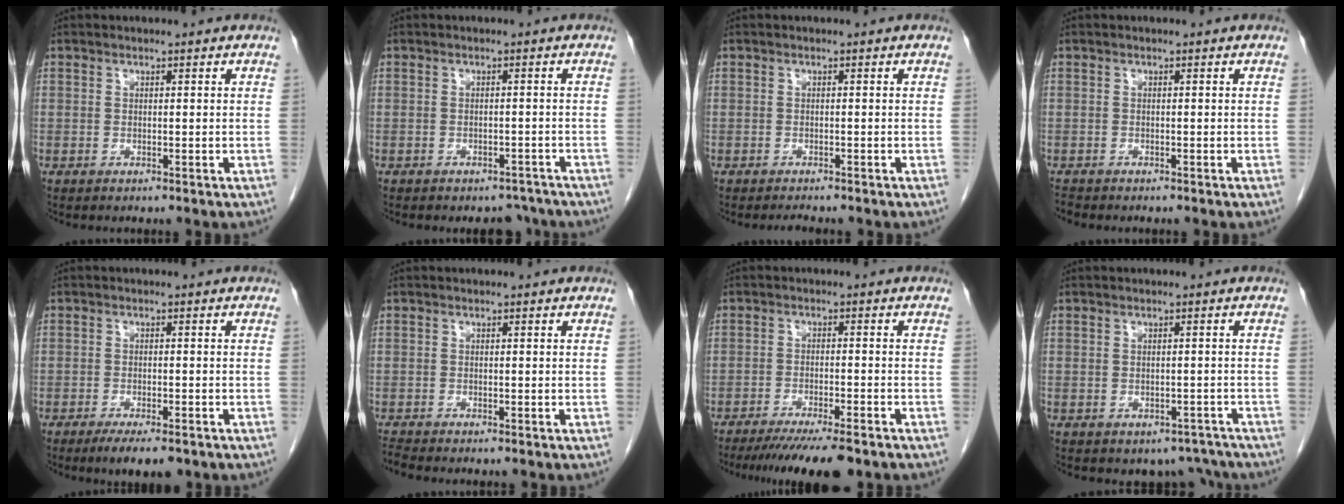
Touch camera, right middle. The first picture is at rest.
{"total": 3.8, "force": [-3.3, 1.8, 0.4], "torque": [0.002, 0.010, -0.040]}
{"total": 1.3, "force": [-1.2, 0.1, 0.3], "torque": [-0.007, -0.004, -0.017]}
{"total": 1.0, "force": [-0.9, 0.1, 0.0], "torque": [-0.007, -0.004, -0.019]}
{"total": 6.3, "force": [-4.5, 1.8, 4.0], "torque": [-0.054, -0.008, -0.066]}
{"total": 1.4, "force": [-1.3, -0.4, 0.0], "torque": [-0.008, -0.008, -0.028]}
{"total": 10.4, "force": [-8.5, 0.7, 6.1], "torque": [-0.080, -0.020, -0.130]}
{"total": 3.9, "force": [-3.2, 2.3, 0.4], "torque": [0.014, 0.013, -0.036]}